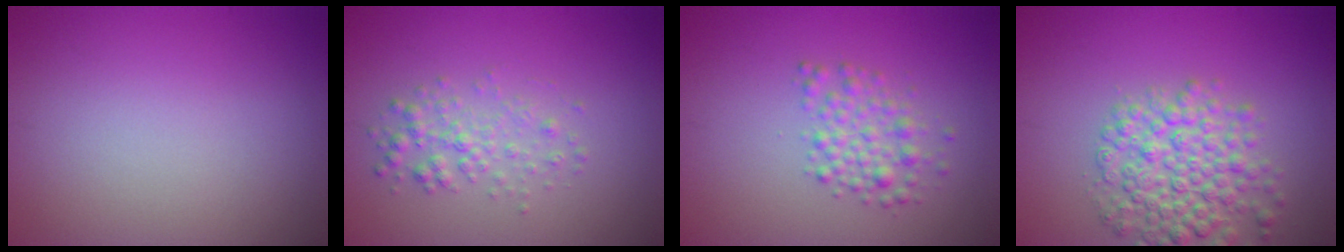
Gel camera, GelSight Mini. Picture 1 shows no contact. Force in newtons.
{"total": 2.1, "press": 2.1, "slide": 0.0}
{"total": 2.4, "press": 2.4, "slide": 0.1}
{"total": 5.7, "press": 5.7, "slide": 0.2}